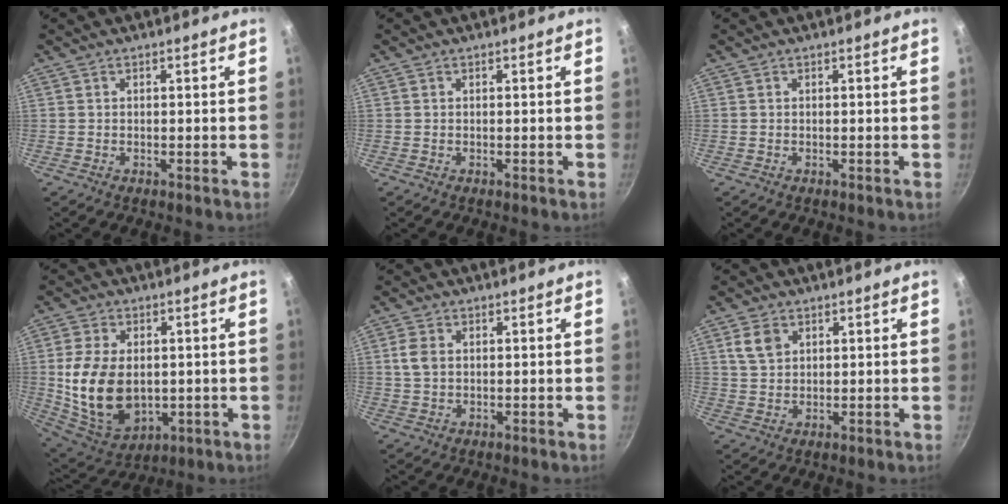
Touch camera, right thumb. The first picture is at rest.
{"total": 0.0}
{"total": 0.0}
{"total": 15.7, "force": [0.1, 10.7, 11.5], "torque": [-0.207, -0.016, 0.022]}
{"total": 1.4, "force": [0.2, 0.9, 1.0], "torque": [-0.019, 0.002, 0.002]}
{"total": 4.8, "force": [2.0, 3.5, 2.6], "torque": [-0.035, -0.001, 0.039]}